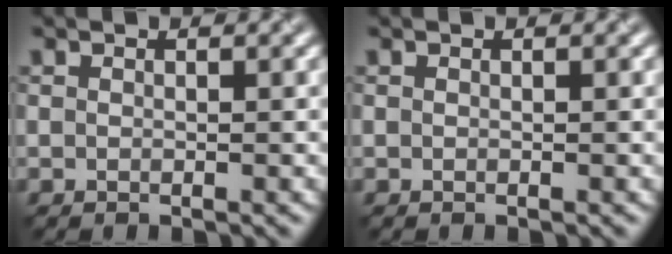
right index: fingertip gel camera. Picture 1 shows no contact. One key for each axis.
{"total": 0.0}